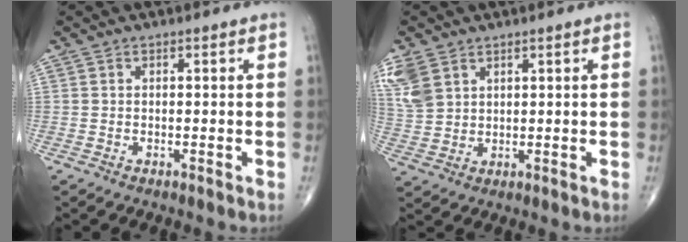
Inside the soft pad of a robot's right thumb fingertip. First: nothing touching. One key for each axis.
{"total": 7.5, "fx": 4.0, "fy": 5.0, "fz": 3.8, "tx": -0.086, "ty": -0.003, "tz": 0.096}